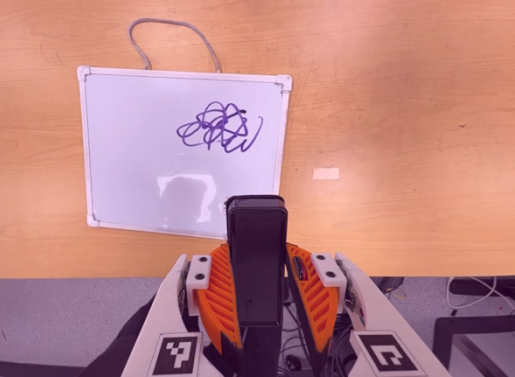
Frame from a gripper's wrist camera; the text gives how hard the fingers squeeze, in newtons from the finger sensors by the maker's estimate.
{"total": 4.5, "left": 3.3, "right": 5.7}